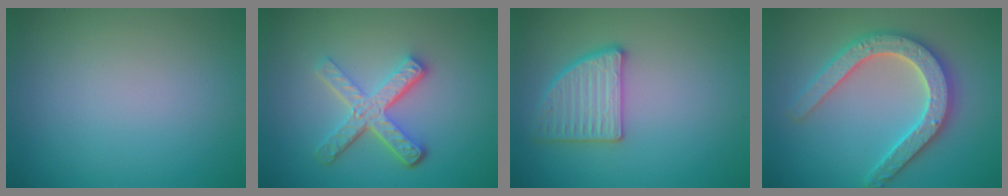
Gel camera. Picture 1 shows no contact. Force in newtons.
{"total": 5.1, "press": 3.7, "slide": 3.5}
{"total": 3.5, "press": 3.3, "slide": 1.1}
{"total": 5.3, "press": 5.2, "slide": 1.0}